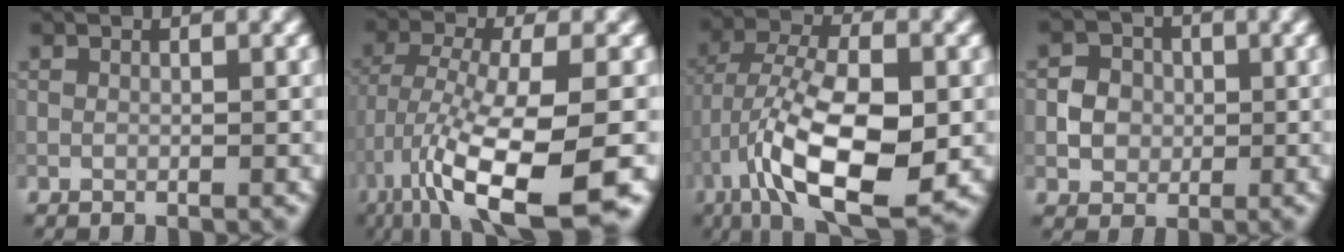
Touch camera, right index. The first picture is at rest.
{"total": 12.6, "force": [-6.3, 3.2, 10.4], "torque": [-0.198, -0.017, -0.105]}
{"total": 12.0, "force": [-4.1, 4.9, 10.2], "torque": [-0.191, 0.001, -0.074]}
{"total": 2.6, "force": [-0.2, 2.4, 1.0], "torque": [-0.007, 0.000, -0.004]}